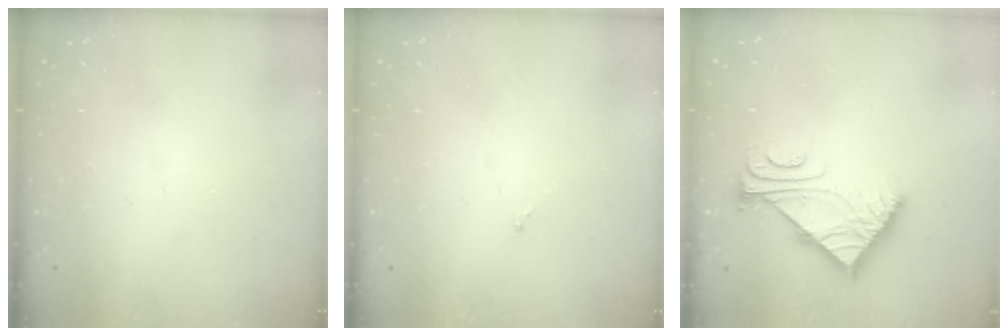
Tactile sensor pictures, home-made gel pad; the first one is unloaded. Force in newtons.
{"total": 0.0}
{"total": 5.3, "press": 5.2, "slide": 0.7}